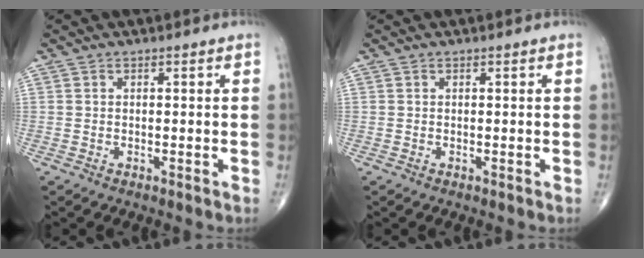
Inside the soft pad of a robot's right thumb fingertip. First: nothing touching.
{"total": 0.0}